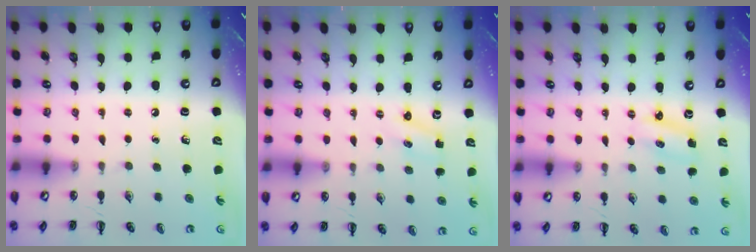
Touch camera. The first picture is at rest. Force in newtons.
{"total": 0.8, "press": 0.8, "slide": 0.3}
{"total": 2.6, "press": 2.6, "slide": 0.5}